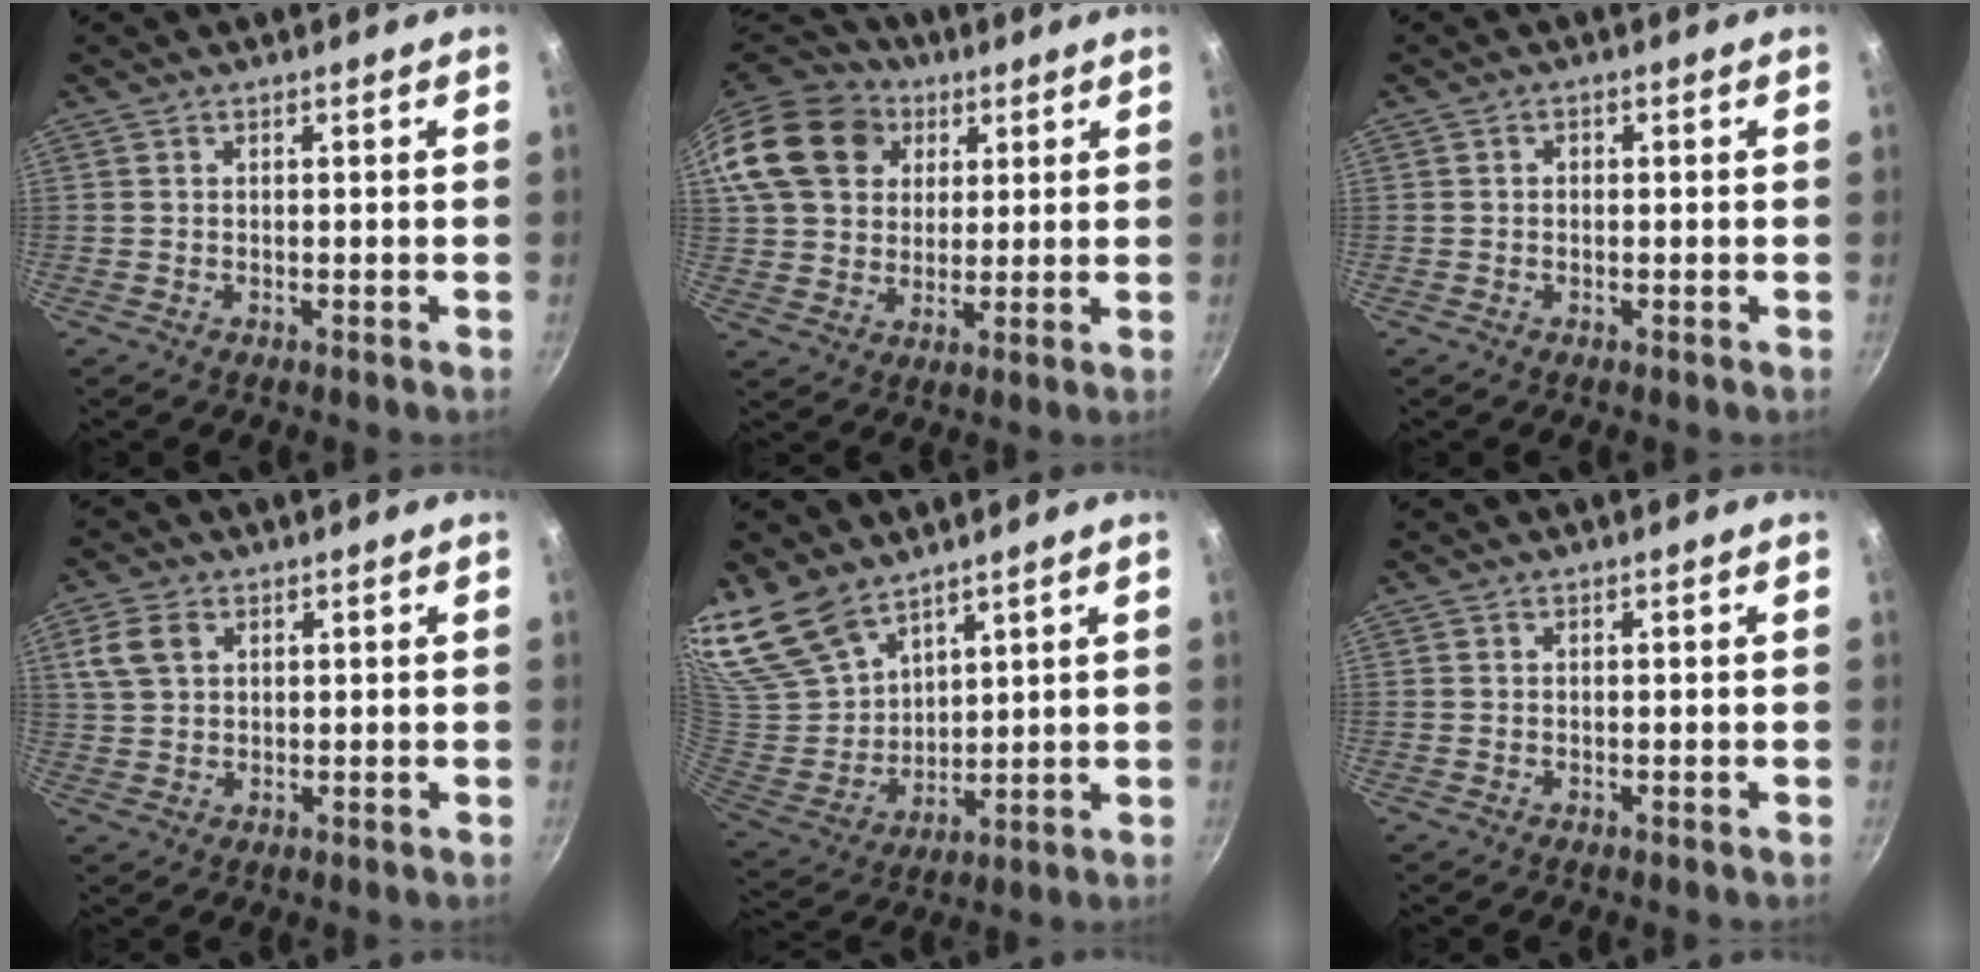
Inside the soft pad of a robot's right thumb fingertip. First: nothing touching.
{"total": 17.9, "force": [6.7, 14.2, 8.7], "torque": [-0.161, 0.016, 0.118]}
{"total": 1.0, "force": [-0.1, 0.8, 0.5], "torque": [-0.008, 0.006, -0.002]}
{"total": 4.6, "force": [2.1, 3.1, 2.8], "torque": [-0.052, 0.000, 0.042]}
{"total": 14.5, "force": [11.6, 6.9, 5.3], "torque": [-0.096, -0.057, 0.254]}
{"total": 0.0}